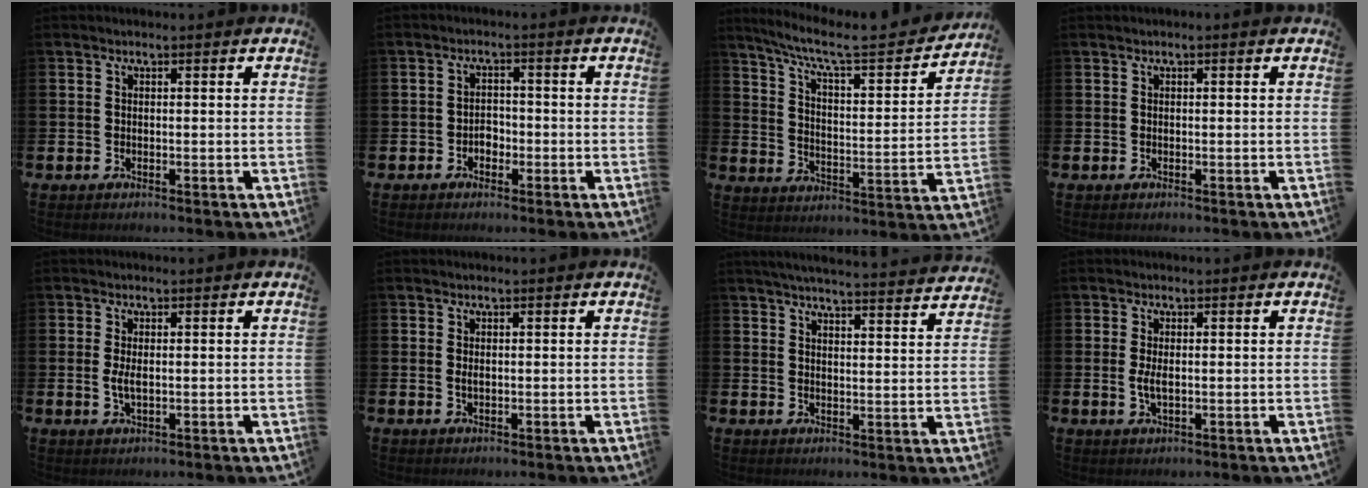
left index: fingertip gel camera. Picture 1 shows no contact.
{"total": 2.1, "force": [-1.1, 1.5, 0.8], "torque": [-0.014, 0.003, -0.027]}
{"total": 7.9, "force": [6.8, 1.1, 3.9], "torque": [-0.091, -0.050, 0.108]}
{"total": 0.0}
{"total": 2.1, "force": [0.1, 0.9, 1.9], "torque": [-0.026, -0.002, -0.002]}
{"total": 0.7, "force": [0.1, 0.3, 0.6], "torque": [-0.010, 0.003, 0.000]}
{"total": 5.0, "force": [4.9, -0.3, 0.9], "torque": [-0.023, -0.036, 0.083]}
{"total": 2.0, "force": [0.1, 0.8, 1.8], "torque": [-0.025, -0.002, -0.003]}